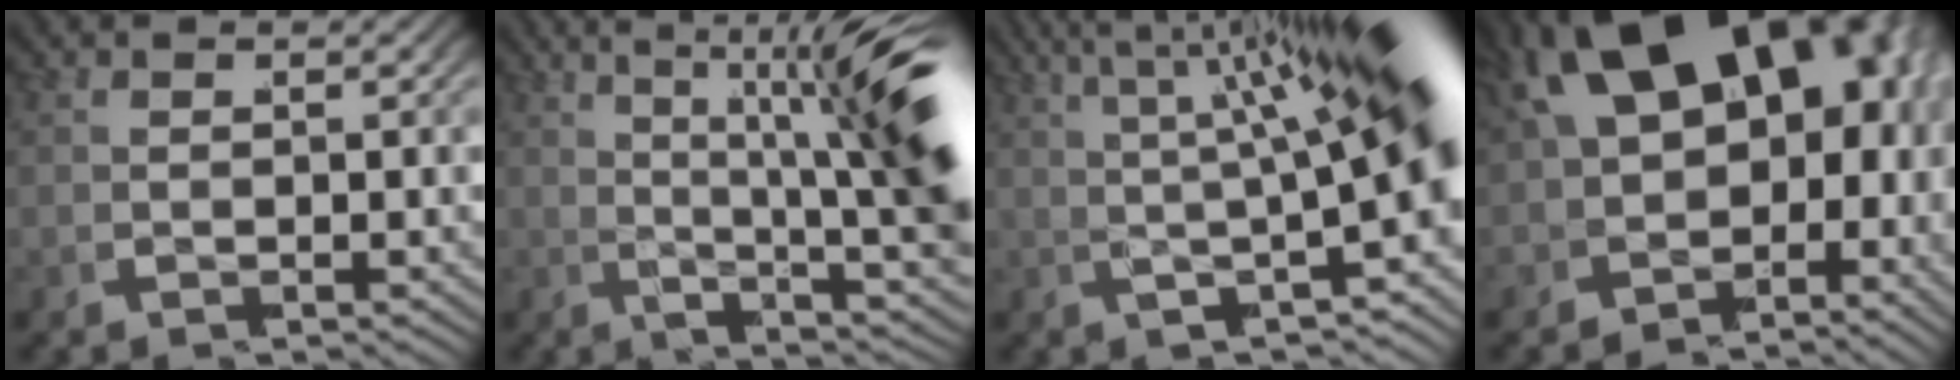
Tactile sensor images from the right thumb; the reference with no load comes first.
{"total": 11.7, "force": [0.2, 5.3, 10.4], "torque": [-0.141, -0.016, -0.002]}
{"total": 11.1, "force": [1.3, 4.4, 10.1], "torque": [-0.117, 0.026, 0.007]}
{"total": 15.0, "force": [0.2, 10.8, 10.4], "torque": [-0.183, -0.026, -0.008]}